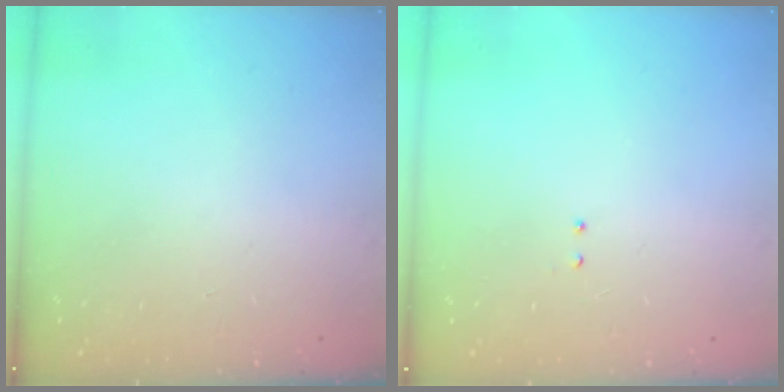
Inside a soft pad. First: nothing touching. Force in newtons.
{"total": 2.1, "press": 2.0, "slide": 0.6}